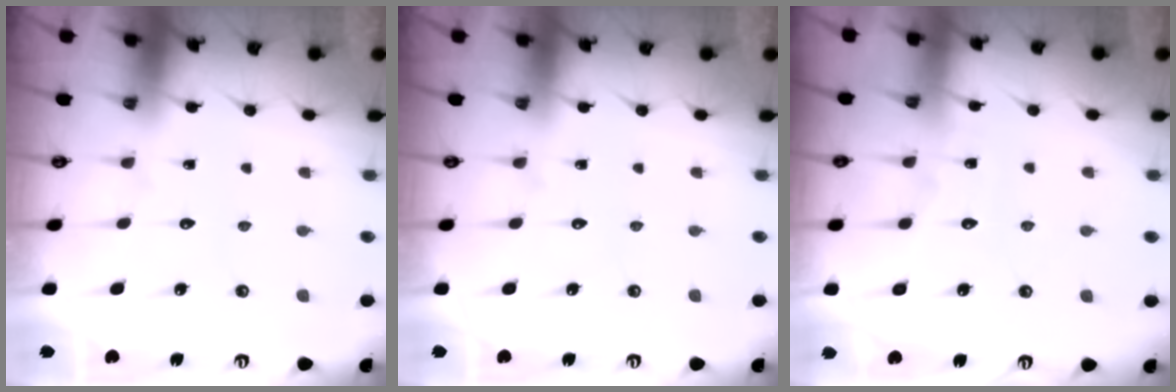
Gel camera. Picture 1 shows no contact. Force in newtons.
{"total": 0.0}
{"total": 3.8, "press": 3.8, "slide": 0.3}